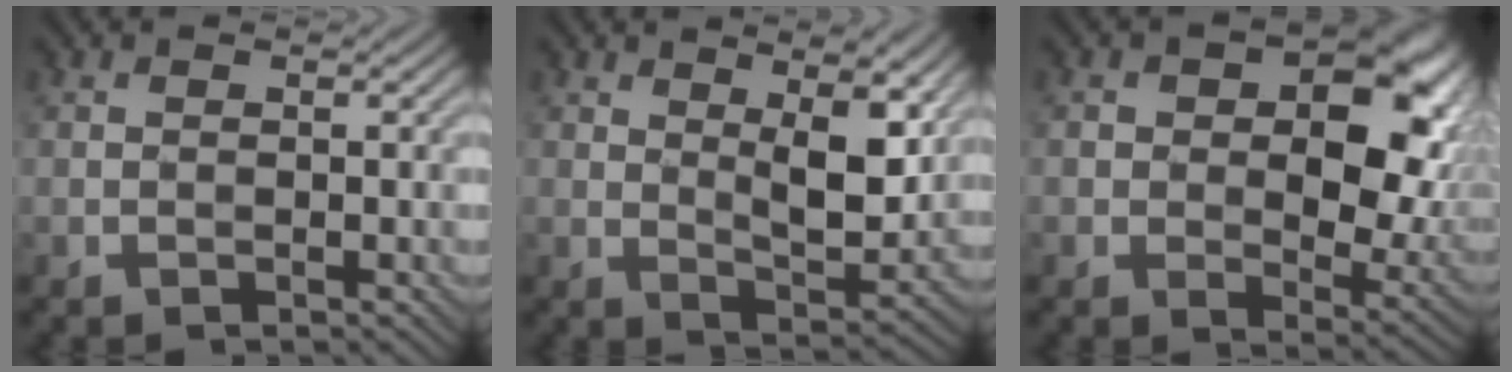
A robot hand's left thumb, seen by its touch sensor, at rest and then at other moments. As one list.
[{"total": 8.1, "force": [3.4, 3.4, 6.5], "torque": [-0.112, -0.010, 0.057]}, {"total": 13.9, "force": [2.7, 8.7, 10.5], "torque": [-0.128, -0.006, 0.048]}]